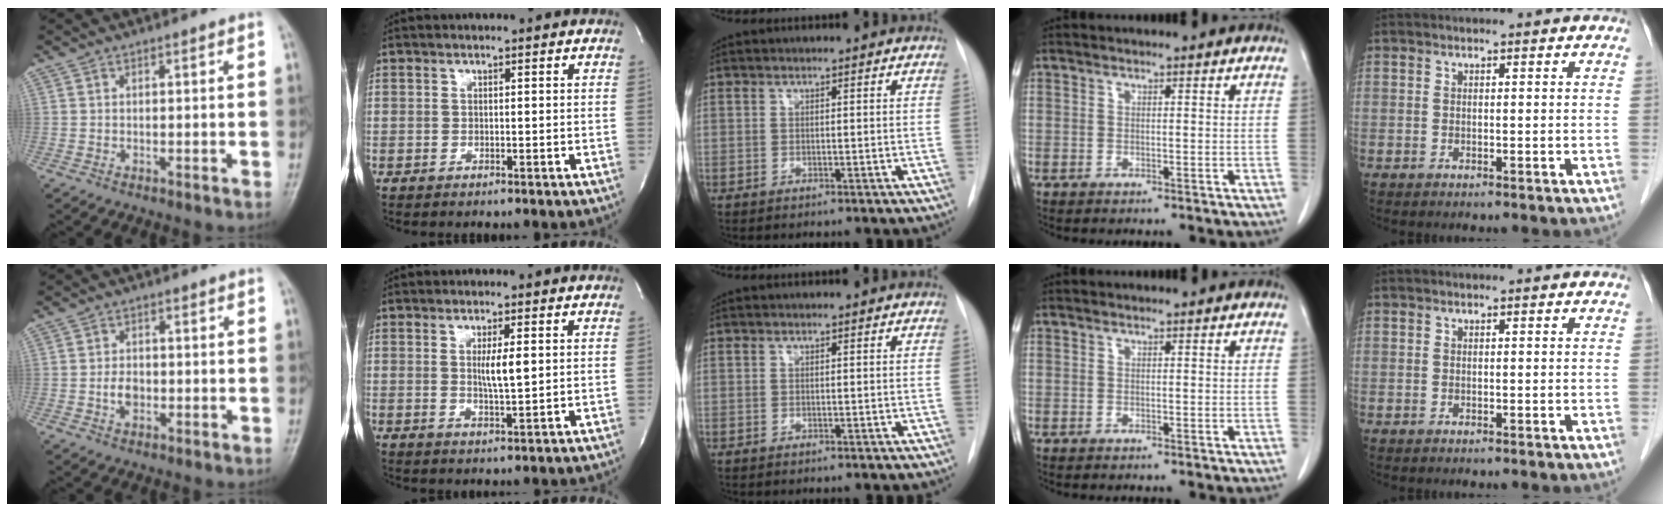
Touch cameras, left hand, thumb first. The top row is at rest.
{"thumb": {"total": 3.3, "force": [-0.7, 2.3, 2.2], "torque": [-0.029, 0.005, -0.015]}, "index": {"total": 3.7, "force": [0.6, 0.2, 3.7], "torque": [-0.069, -0.008, 0.012]}}